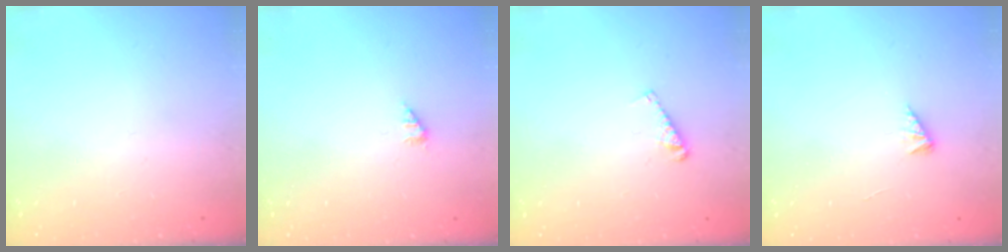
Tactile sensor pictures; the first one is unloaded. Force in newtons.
{"total": 1.4, "press": 1.4, "slide": 0.2}
{"total": 4.5, "press": 4.5, "slide": 0.2}
{"total": 1.9, "press": 1.8, "slide": 0.4}